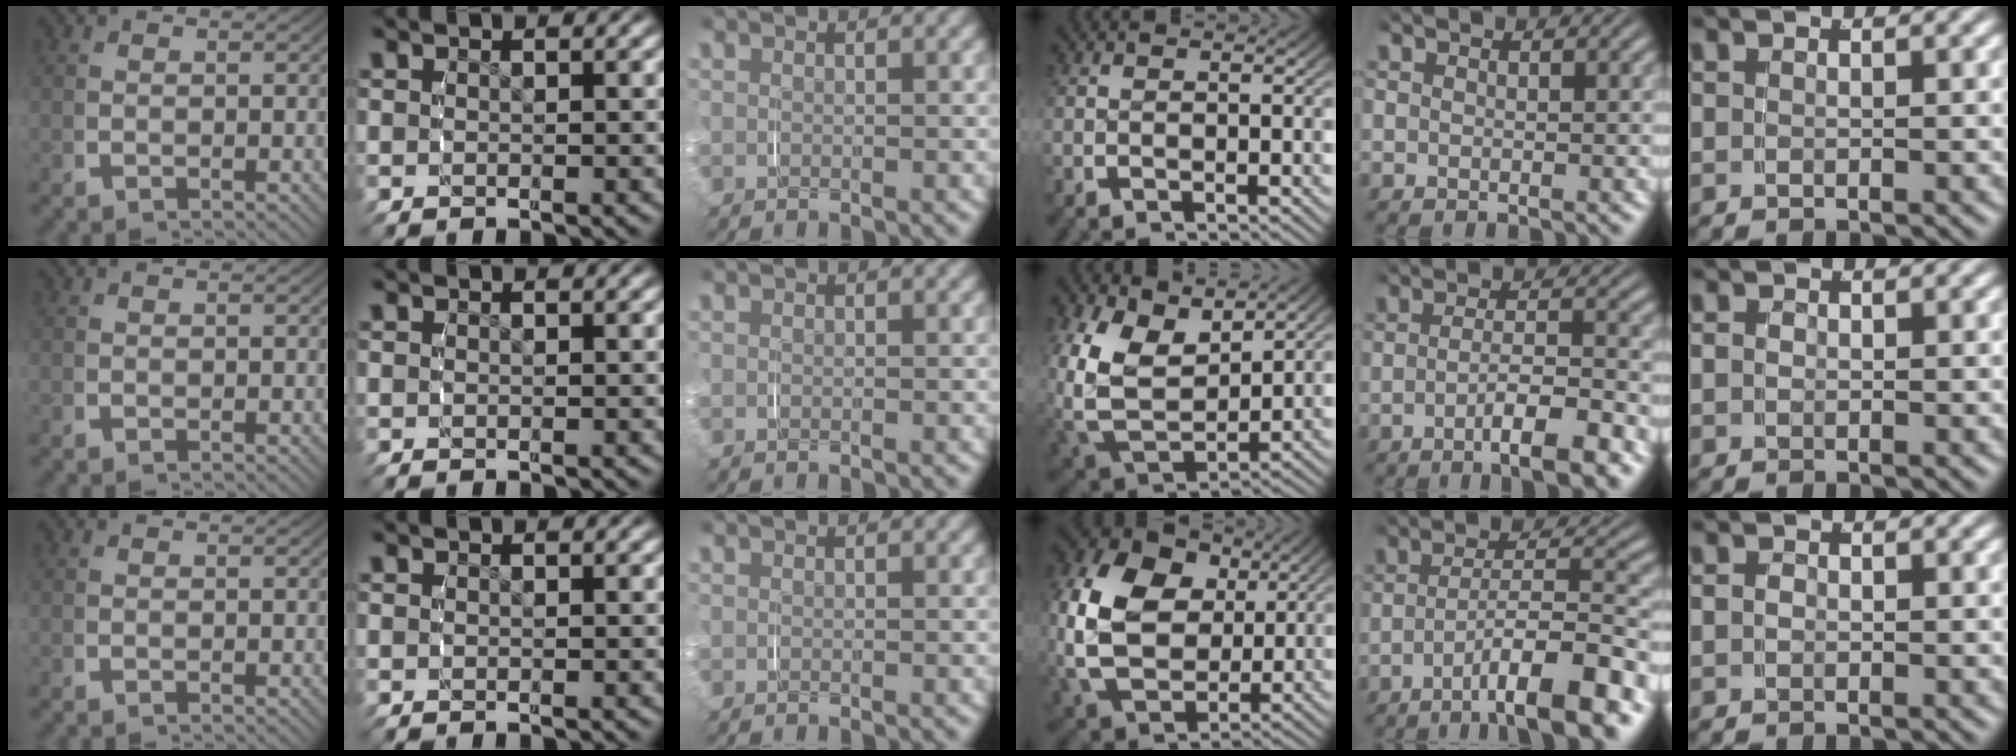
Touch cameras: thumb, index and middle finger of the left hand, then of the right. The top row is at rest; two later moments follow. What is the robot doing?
{"motion": "grasp_and_lifting", "object": "paper"}